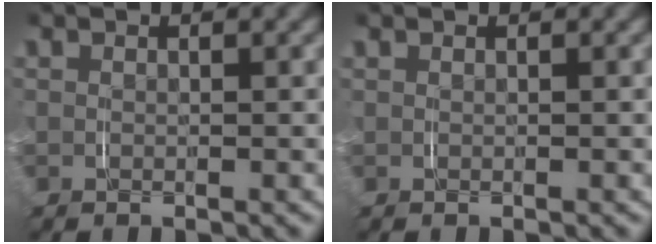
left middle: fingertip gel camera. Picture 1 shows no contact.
{"total": 0.0}